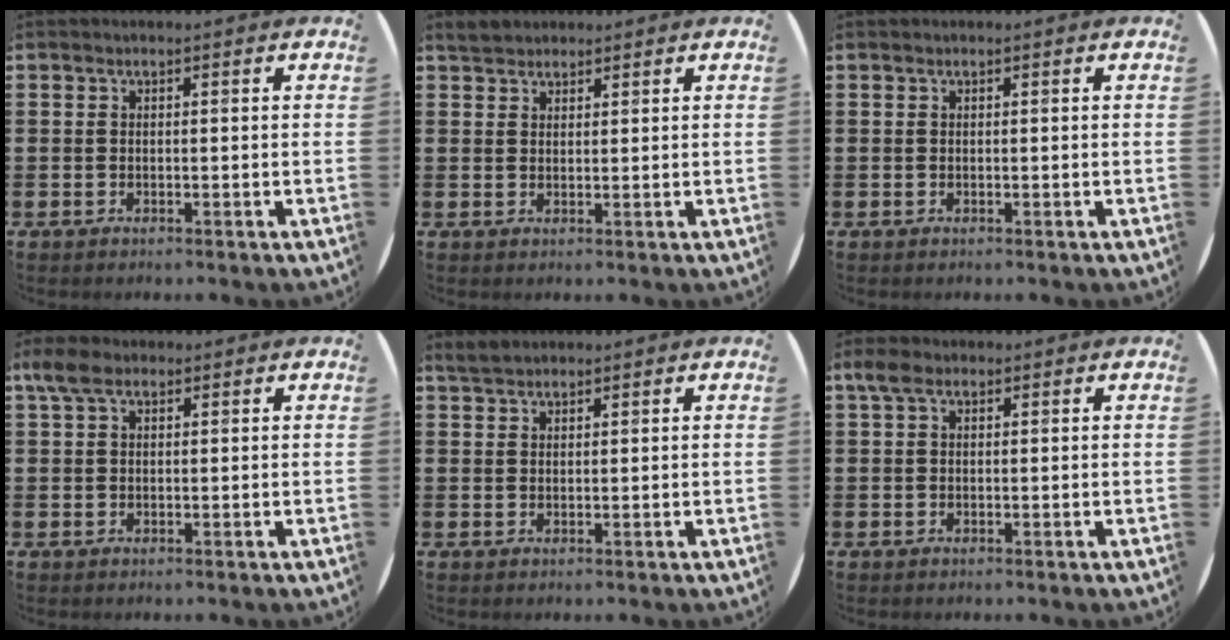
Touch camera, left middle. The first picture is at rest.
{"total": 2.2, "force": [2.1, 0.8, 0.1], "torque": [0.002, 0.003, 0.040]}
{"total": 0.0}
{"total": 3.3, "force": [1.9, 1.9, 1.9], "torque": [-0.035, 0.008, 0.033]}
{"total": 2.1, "force": [1.9, 0.6, 0.4], "torque": [-0.011, 0.006, 0.037]}
{"total": 2.2, "force": [1.1, 1.3, 1.3], "torque": [-0.022, 0.008, 0.016]}